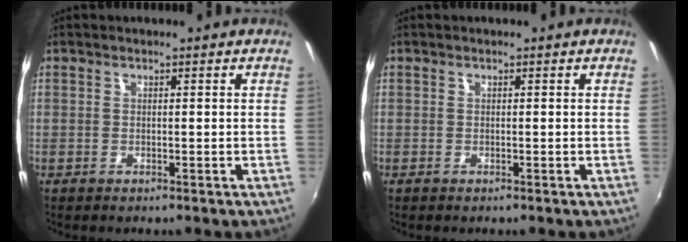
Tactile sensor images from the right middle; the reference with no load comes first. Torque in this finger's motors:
{"motor_torque": [0.22, -0.21, 0.00, 0.01]}